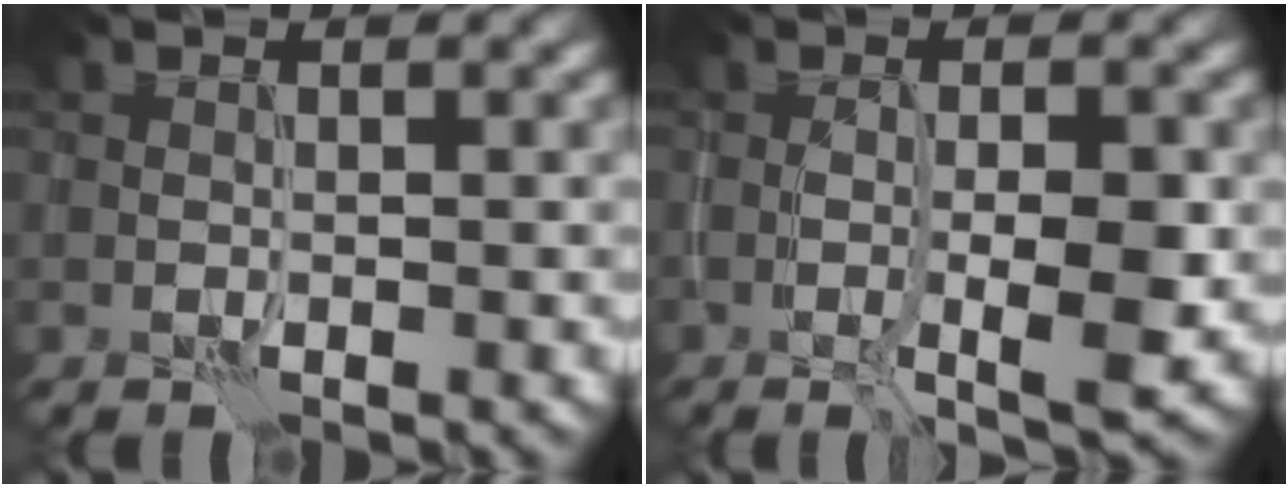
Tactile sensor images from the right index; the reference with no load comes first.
{"total": 3.9, "force": [-0.4, 0.9, 3.8], "torque": [-0.062, -0.008, -0.004]}